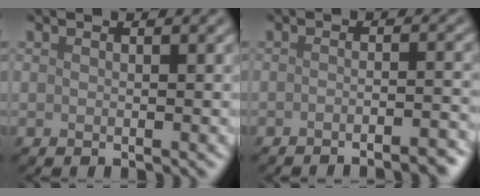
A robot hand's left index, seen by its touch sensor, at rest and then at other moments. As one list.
[{"total": 3.8, "force": [-2.8, 0.8, 2.5], "torque": [-0.029, 0.010, -0.042]}]